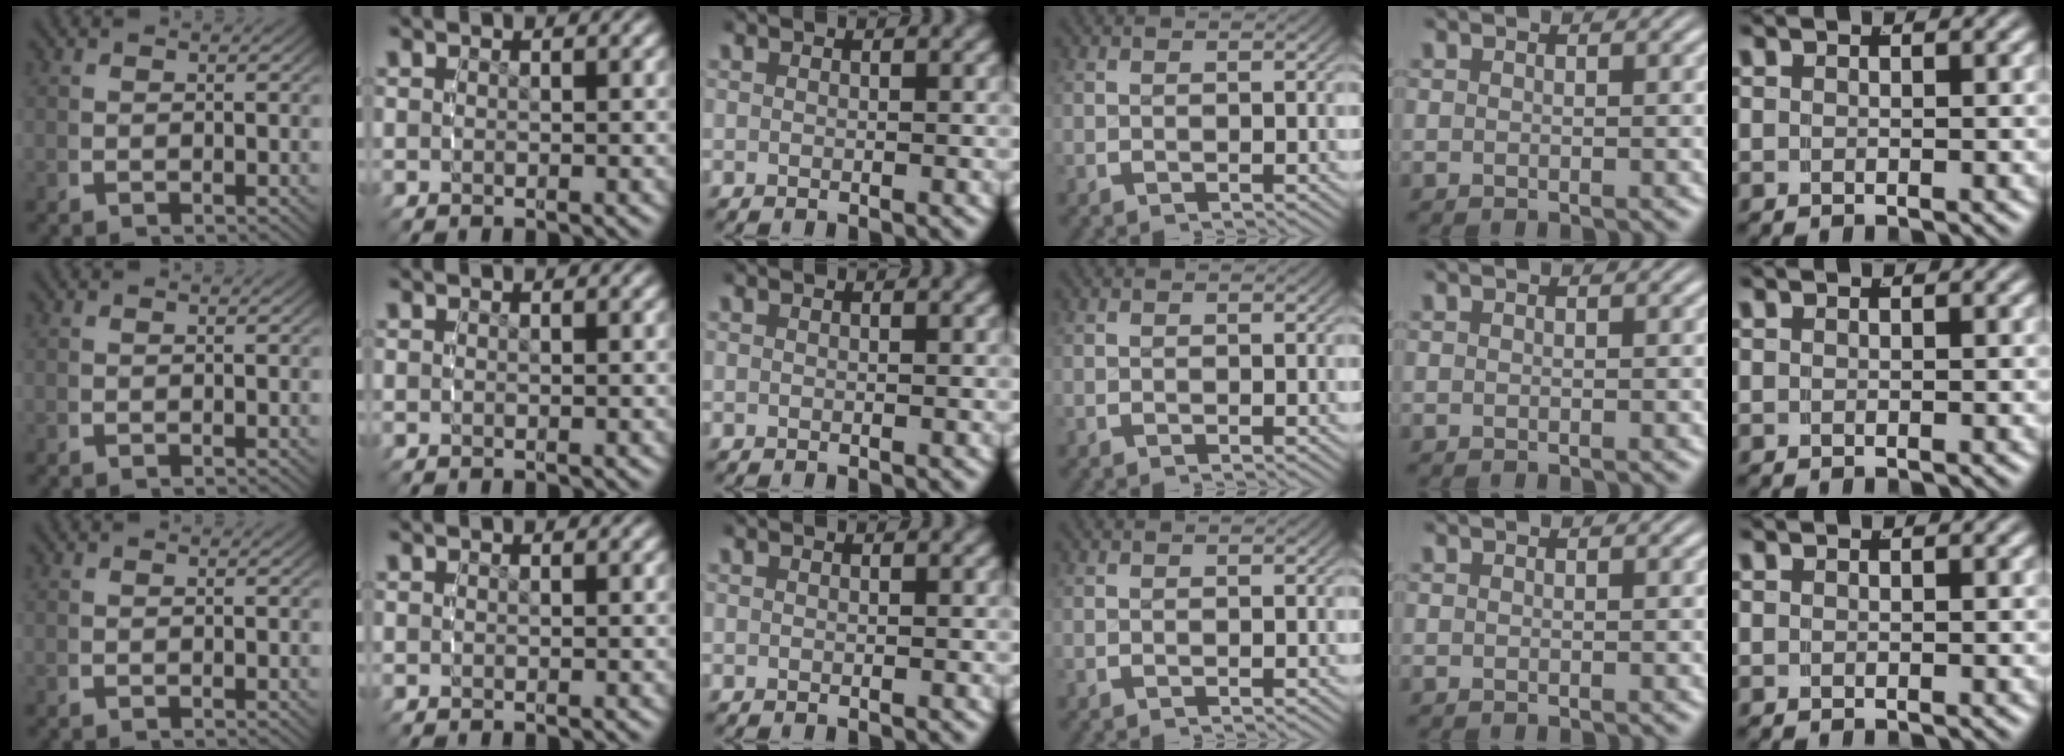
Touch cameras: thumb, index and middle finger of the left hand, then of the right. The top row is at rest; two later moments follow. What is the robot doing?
{"motion": "grasp_and_lifting", "object": "bottle cap"}